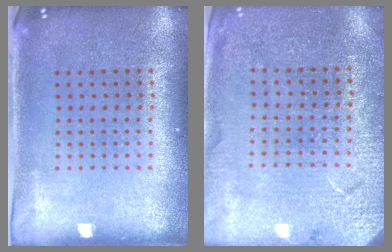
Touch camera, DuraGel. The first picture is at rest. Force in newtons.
{"total": 2.8, "press": 2.8, "slide": 0.1}